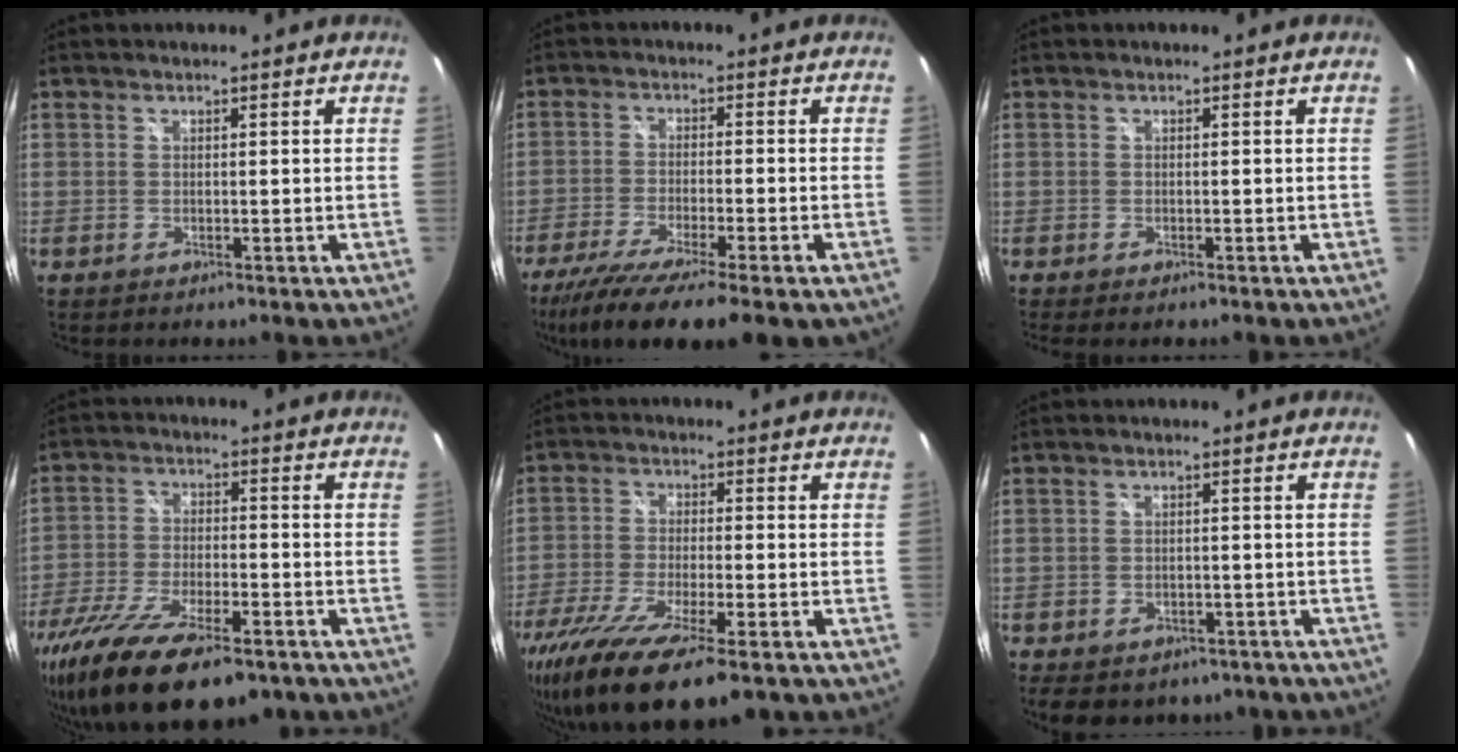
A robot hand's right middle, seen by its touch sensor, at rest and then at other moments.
{"total": 13.0, "force": [-9.6, 0.9, 8.7], "torque": [-0.177, -0.049, -0.162]}
{"total": 1.5, "force": [-1.2, 0.2, 0.9], "torque": [-0.018, -0.008, -0.019]}
{"total": 19.9, "force": [-14.1, 6.3, 12.4], "torque": [-0.250, -0.054, -0.238]}
{"total": 16.3, "force": [-11.1, 3.1, 11.5], "torque": [-0.235, -0.064, -0.196]}
{"total": 11.5, "force": [-8.1, 6.3, 5.2], "torque": [-0.107, -0.011, -0.095]}